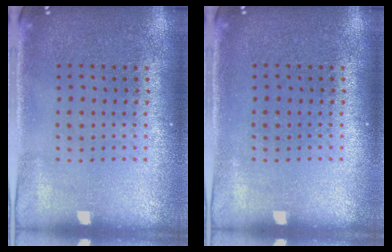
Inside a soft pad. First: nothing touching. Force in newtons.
{"total": 0.0}